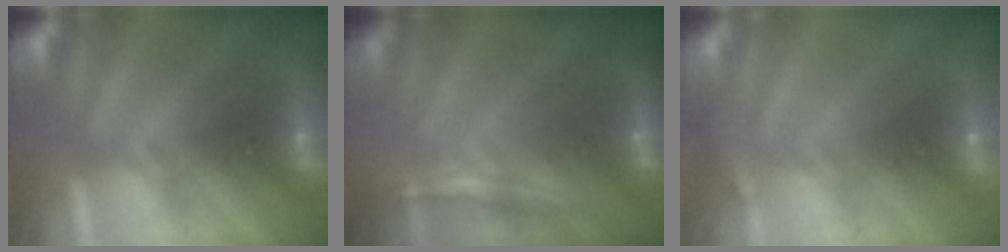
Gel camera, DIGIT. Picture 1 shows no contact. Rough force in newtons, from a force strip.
{"total": 7.3}
{"total": 2.3}